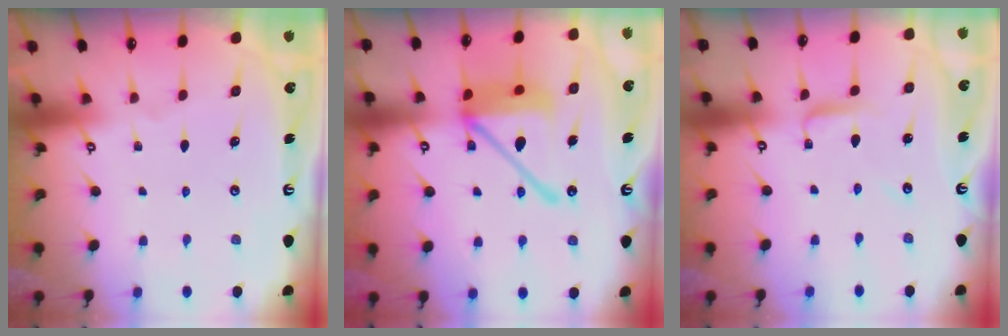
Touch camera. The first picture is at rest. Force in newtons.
{"total": 16.8, "press": 16.7, "slide": 1.9}
{"total": 3.0, "press": 3.0, "slide": 0.4}